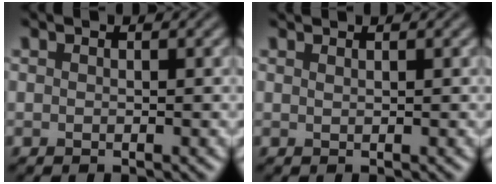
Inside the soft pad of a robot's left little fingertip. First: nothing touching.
{"total": 0.7, "force": [0.6, -0.2, 0.1], "torque": [-0.007, 0.002, 0.013]}